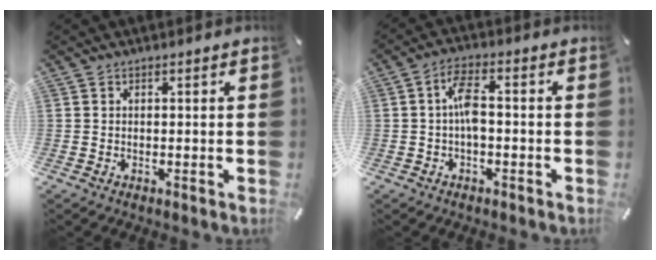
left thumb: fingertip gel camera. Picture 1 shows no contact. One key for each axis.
{"total": 5.7, "fx": -0.8, "fy": 2.5, "fz": 5.1, "tx": -0.106, "ty": 0.010, "tz": -0.017}